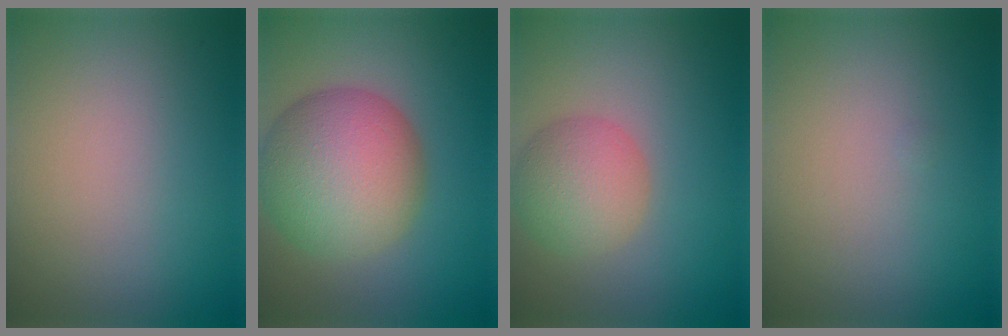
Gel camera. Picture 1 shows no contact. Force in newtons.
{"total": 10.7, "press": 10.7, "slide": 0.3}
{"total": 4.8, "press": 4.8, "slide": 0.2}
{"total": 0.0}